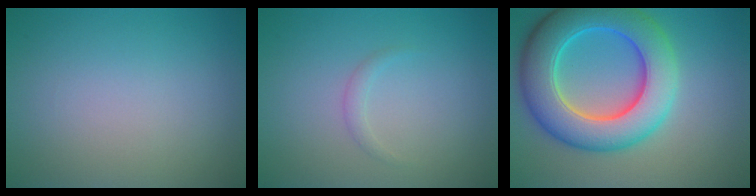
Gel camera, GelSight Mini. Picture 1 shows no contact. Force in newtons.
{"total": 0.8, "press": 0.8, "slide": 0.1}
{"total": 10.0, "press": 10.0, "slide": 0.5}